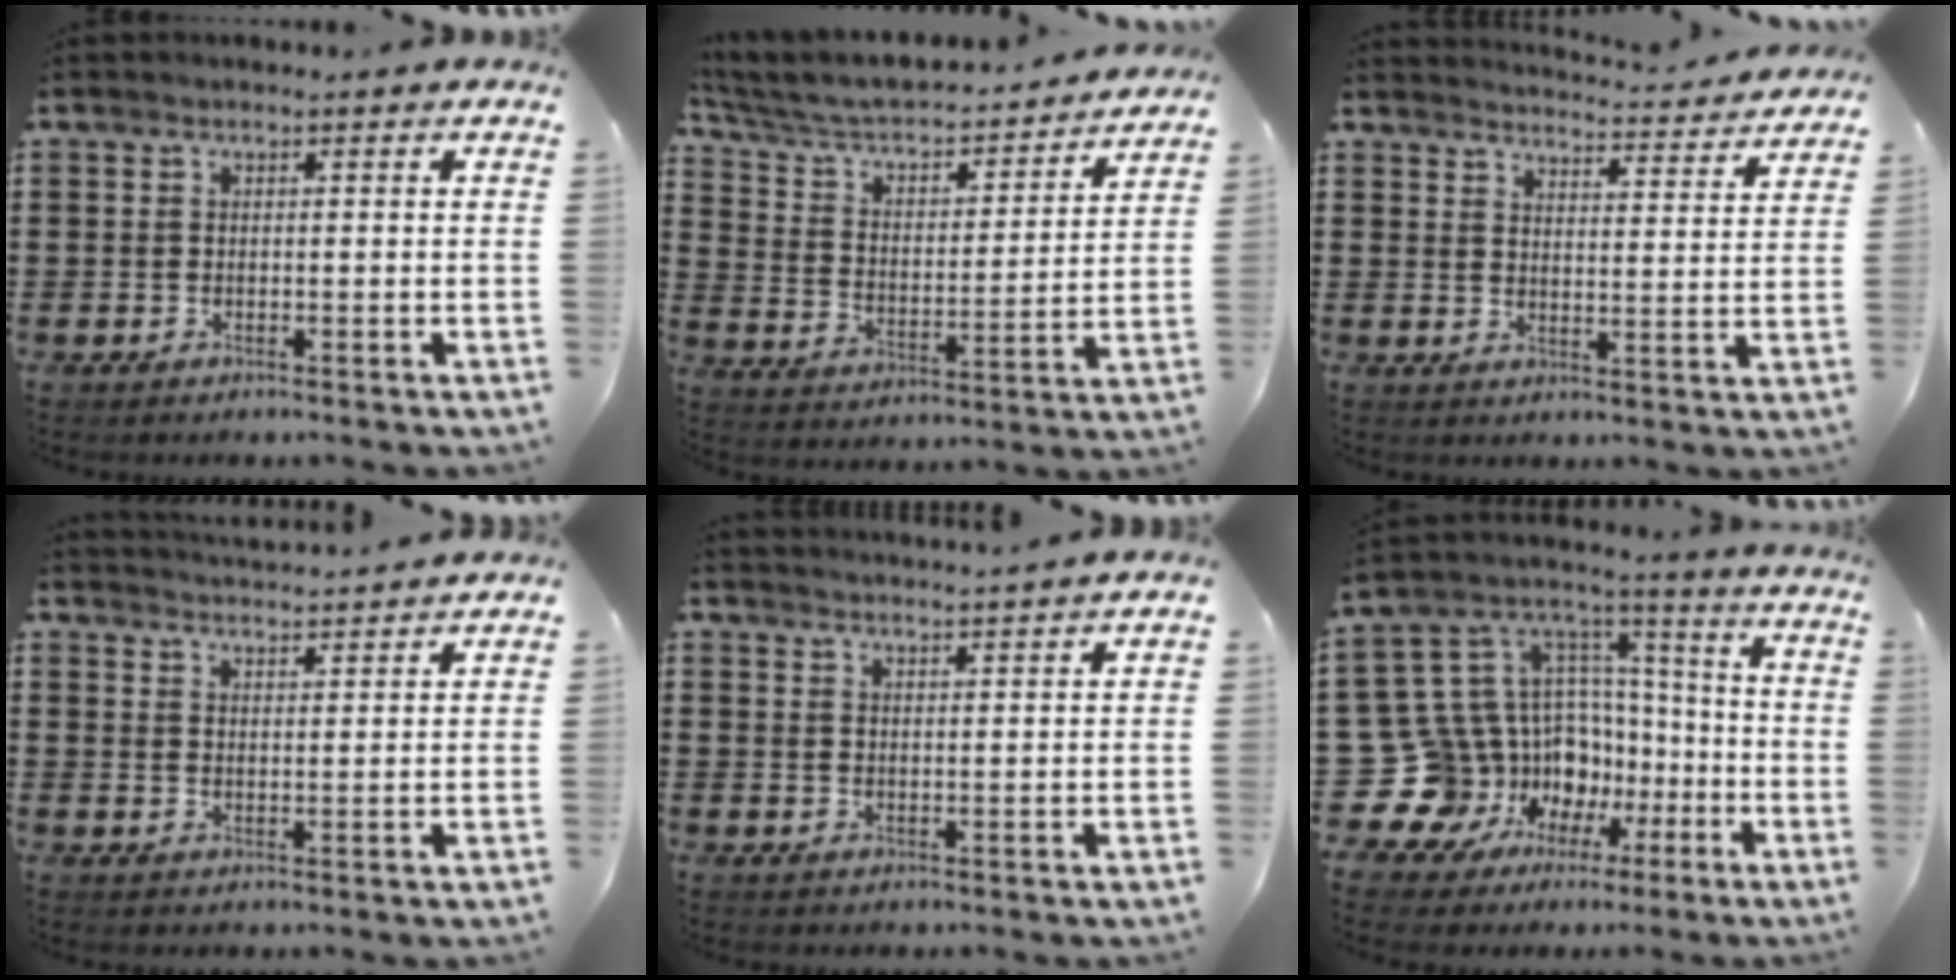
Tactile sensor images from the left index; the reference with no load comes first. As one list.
[{"total": 4.4, "force": [3.9, 1.3, 1.6], "torque": [-0.054, -0.038, 0.056]}, {"total": 3.8, "force": [3.8, -0.5, 0.2], "torque": [-0.014, -0.035, 0.062]}, {"total": 3.2, "force": [3.1, -0.5, -0.2], "torque": [-0.005, -0.019, 0.057]}, {"total": 2.5, "force": [2.4, -0.7, 0.0], "torque": [-0.006, -0.011, 0.045]}, {"total": 14.3, "force": [-3.3, 13.6, 2.9], "torque": [-0.121, -0.033, -0.012]}]